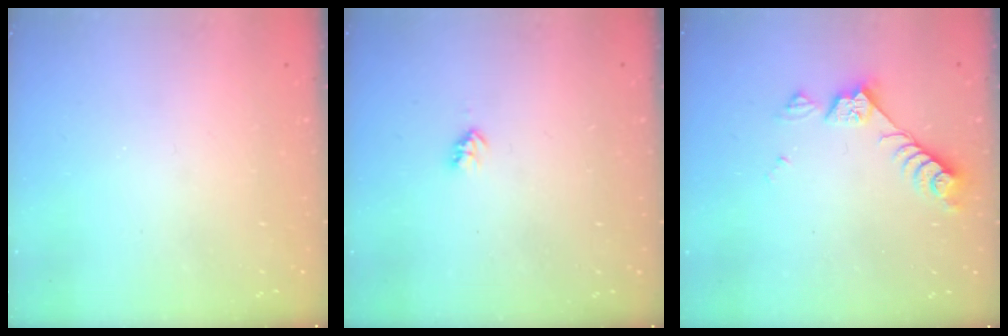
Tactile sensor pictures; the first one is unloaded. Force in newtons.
{"total": 3.0, "press": 2.9, "slide": 0.4}
{"total": 8.4, "press": 8.3, "slide": 0.8}